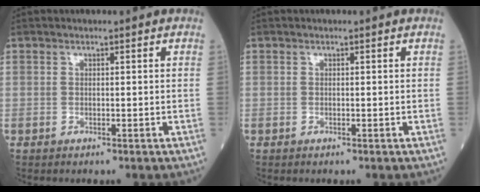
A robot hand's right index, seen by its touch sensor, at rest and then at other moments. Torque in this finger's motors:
{"motor_torque": [-0.02, -0.02, -0.02, 0.00]}